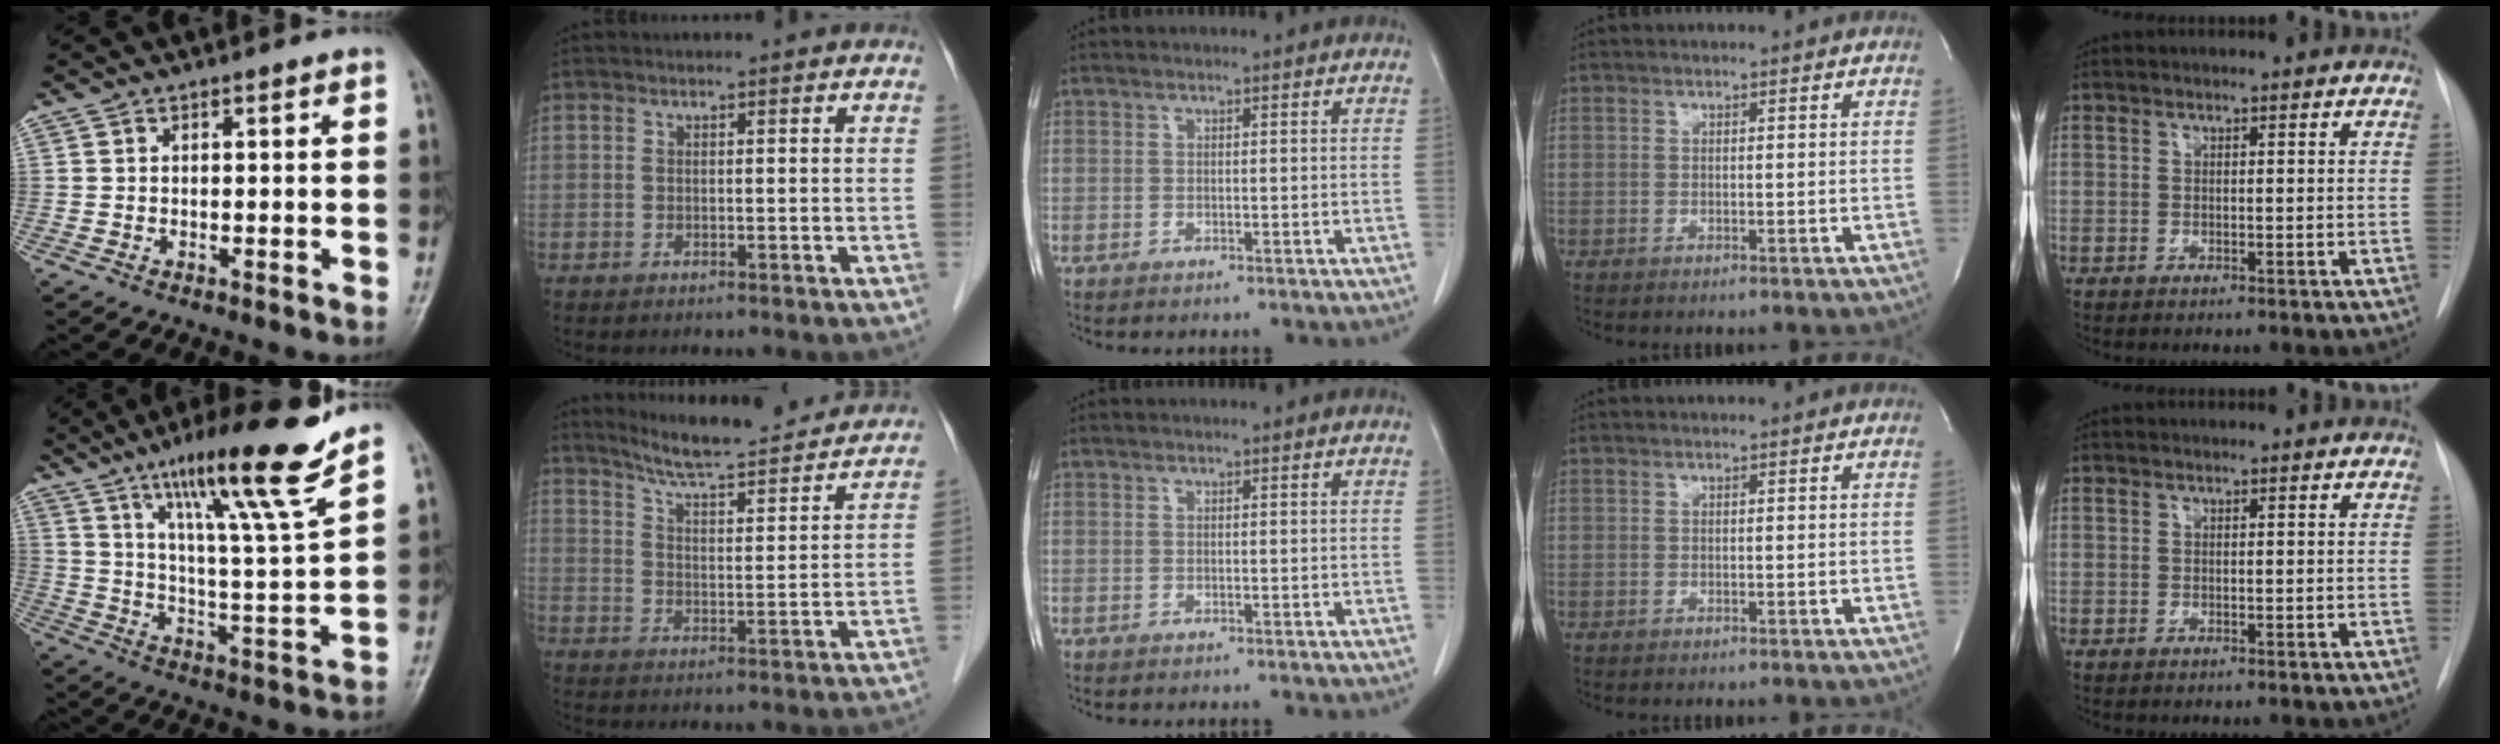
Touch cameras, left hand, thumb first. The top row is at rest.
{"thumb": {"total": 18.7, "force": [13.0, 0.8, 13.4], "torque": [-0.197, -0.070, 0.212]}, "index": {"total": 19.3, "force": [17.9, 1.7, 7.0], "torque": [-0.104, -0.028, 0.239]}}